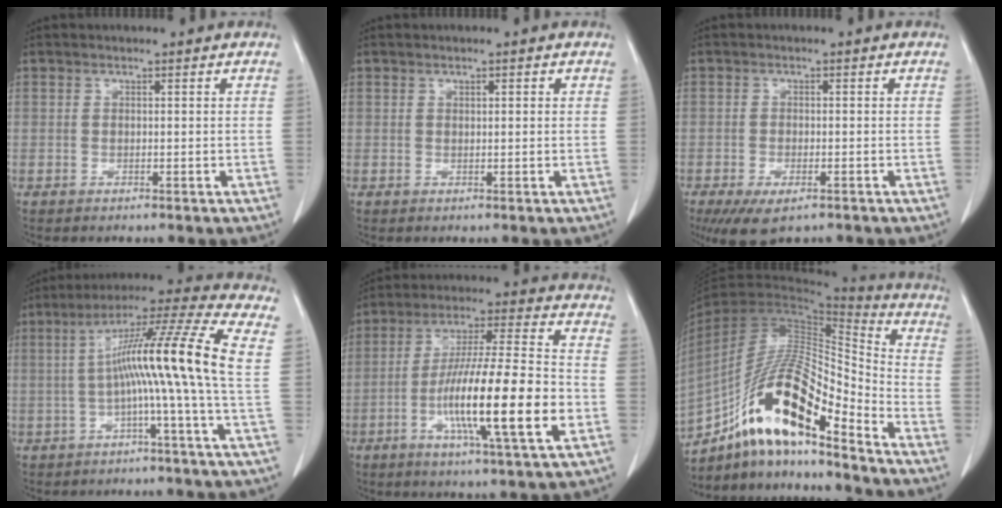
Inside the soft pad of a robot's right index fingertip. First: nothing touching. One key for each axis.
{"total": 0.9, "fx": 0.4, "fy": 0.3, "fz": 0.7, "tx": -0.012, "ty": 0.001, "tz": 0.005}
{"total": 6.0, "fx": -3.9, "fy": 2.4, "fz": 4.0, "tx": -0.066, "ty": -0.011, "tz": -0.061}
{"total": 13.6, "fx": 0.2, "fy": -2.4, "fz": 13.3, "tx": -0.217, "ty": 0.022, "tz": -0.005}
{"total": 17.9, "fx": -5.0, "fy": 0.7, "fz": 17.2, "tx": -0.302, "ty": -0.009, "tz": -0.086}
{"total": 18.6, "fx": -12.4, "fy": 3.2, "fz": 13.5, "tx": -0.262, "ty": 0.007, "tz": -0.219}